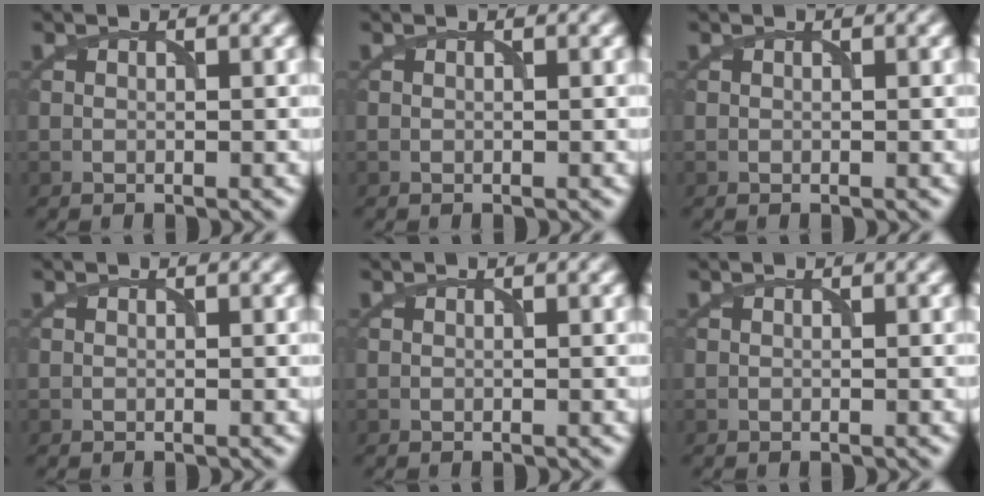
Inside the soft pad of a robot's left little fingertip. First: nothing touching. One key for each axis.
{"total": 0.0}
{"total": 0.0}
{"total": 0.0}
{"total": 0.0}
{"total": 0.0}